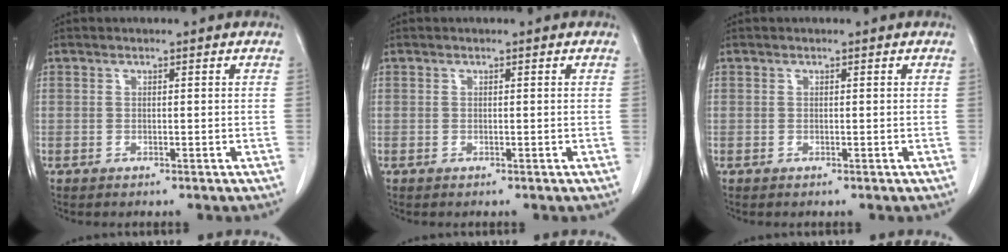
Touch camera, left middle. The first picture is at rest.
{"total": 0.0}
{"total": 0.0}